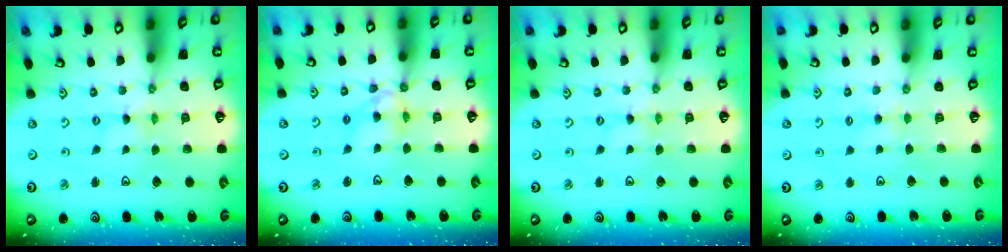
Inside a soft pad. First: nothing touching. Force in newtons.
{"total": 8.9, "press": 8.8, "slide": 0.7}
{"total": 0.0}
{"total": 3.0, "press": 2.9, "slide": 0.4}